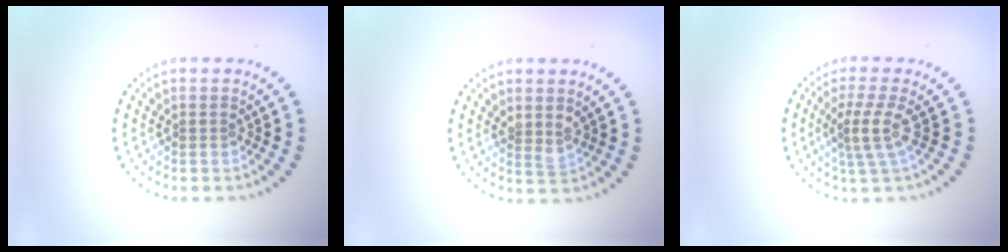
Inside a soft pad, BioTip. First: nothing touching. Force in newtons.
{"total": 1.5, "press": 1.3, "slide": 0.8}
{"total": 3.0, "press": 2.2, "slide": 2.0}